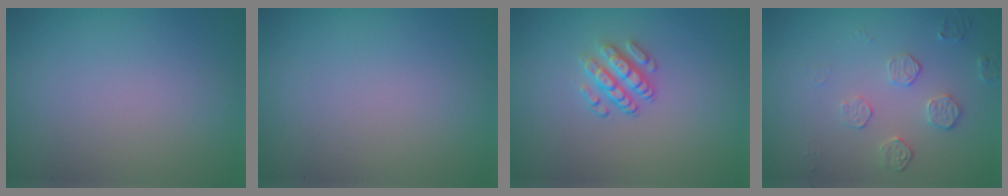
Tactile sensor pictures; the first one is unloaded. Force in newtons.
{"total": 0.0}
{"total": 2.3, "press": 1.9, "slide": 1.4}
{"total": 1.9, "press": 1.3, "slide": 1.3}